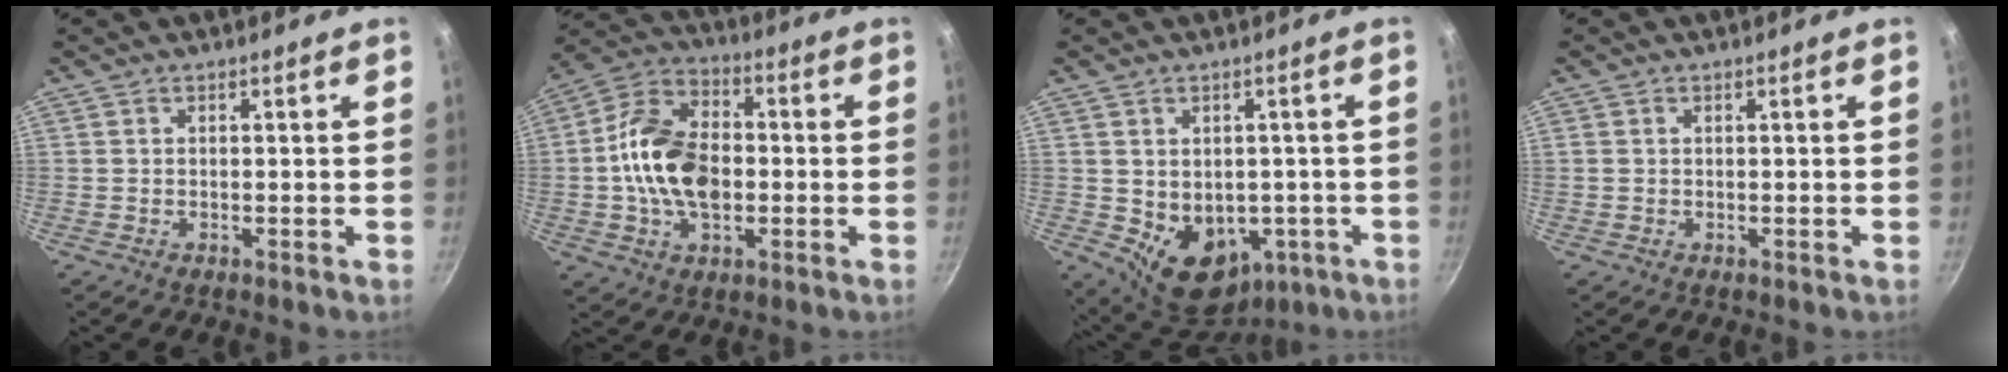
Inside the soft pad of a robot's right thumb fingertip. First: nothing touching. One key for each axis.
{"total": 16.0, "fx": -1.1, "fy": 10.3, "fz": 12.2, "tx": -0.196, "ty": 0.028, "tz": -0.036}
{"total": 12.5, "fx": -2.4, "fy": 9.5, "fz": 7.8, "tx": -0.082, "ty": -0.006, "tz": -0.004}
{"total": 0.7, "fx": 0.1, "fy": 0.6, "fz": 0.3, "tx": -0.005, "ty": 0.003, "tz": 0.002}